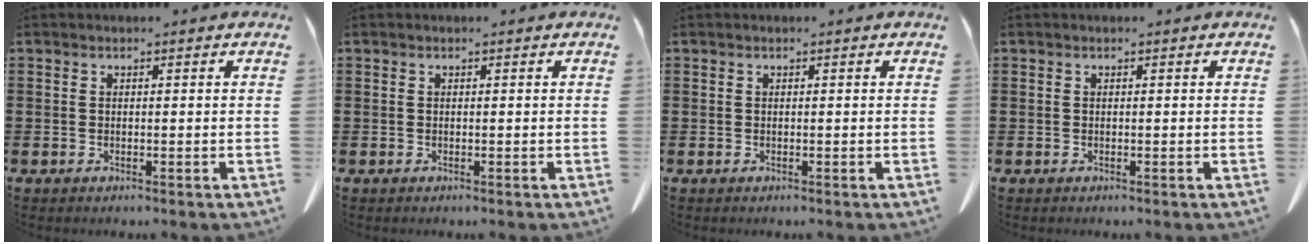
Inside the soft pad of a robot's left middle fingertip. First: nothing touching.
{"total": 0.0}
{"total": 0.0}
{"total": 0.0}